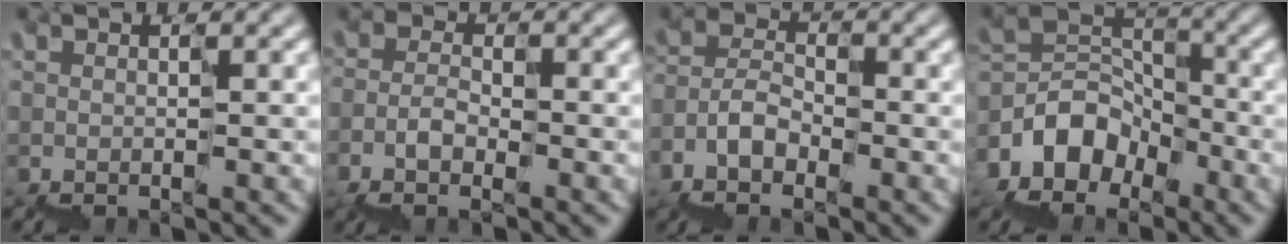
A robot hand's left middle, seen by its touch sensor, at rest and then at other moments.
{"total": 1.6, "force": [-1.3, 0.8, 0.4], "torque": [-0.015, 0.009, -0.022]}
{"total": 3.3, "force": [-2.6, 1.9, 0.9], "torque": [-0.022, 0.013, -0.048]}
{"total": 5.4, "force": [-3.5, 3.8, 1.6], "torque": [-0.024, 0.020, -0.067]}